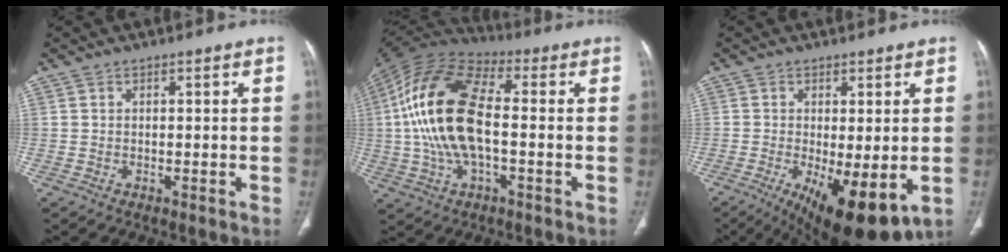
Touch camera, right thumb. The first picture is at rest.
{"total": 19.6, "force": [-0.3, 9.4, 17.2], "torque": [-0.351, 0.025, -0.010]}
{"total": 13.7, "force": [-4.2, 4.8, 12.0], "torque": [-0.175, -0.024, -0.049]}